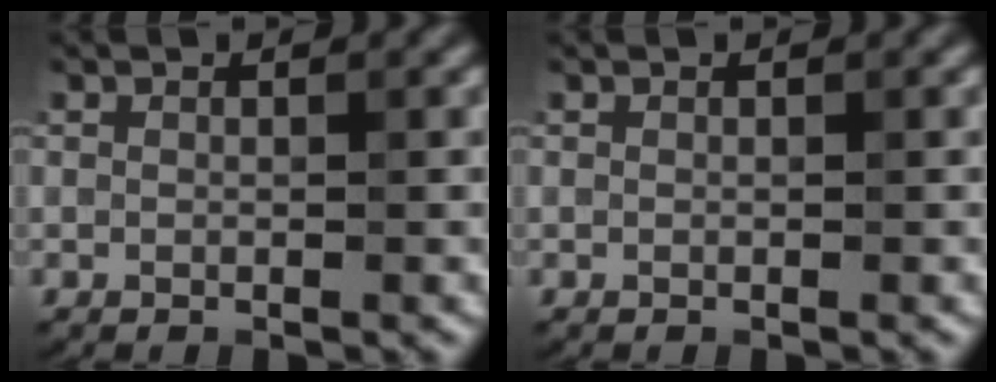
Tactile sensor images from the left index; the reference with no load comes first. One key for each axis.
{"total": 0.0}